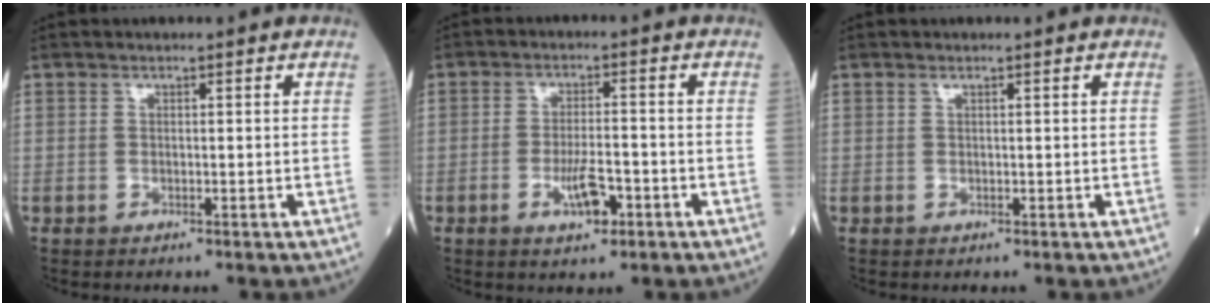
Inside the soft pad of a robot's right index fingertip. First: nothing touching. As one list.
[{"total": 5.0, "force": [-2.2, 1.4, 4.2], "torque": [-0.078, 0.000, -0.036]}, {"total": 0.0}]